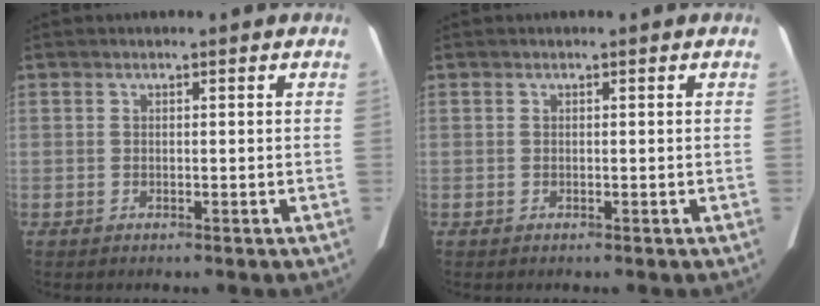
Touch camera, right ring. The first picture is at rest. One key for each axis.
{"total": 0.0}